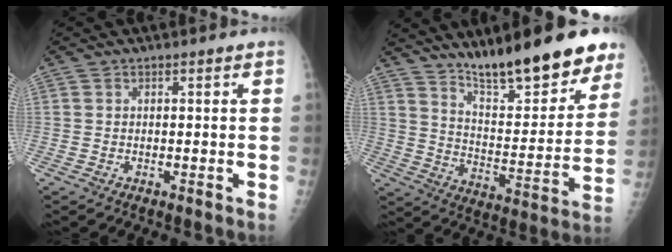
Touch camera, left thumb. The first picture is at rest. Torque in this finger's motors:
{"motor_torque": [0.63, 0.25, 1.22, -1.56, 0.15]}